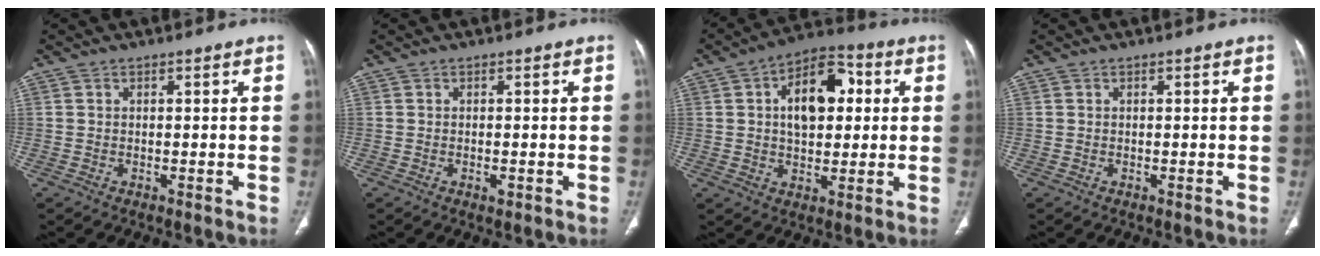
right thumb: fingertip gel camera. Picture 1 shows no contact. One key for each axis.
{"total": 1.0, "fx": -0.4, "fy": 0.4, "fz": 0.8, "tx": -0.011, "ty": -0.002, "tz": -0.006}
{"total": 13.6, "fx": 2.6, "fy": 8.2, "fz": 10.5, "tx": -0.125, "ty": 0.017, "tz": 0.033}
{"total": 0.0}